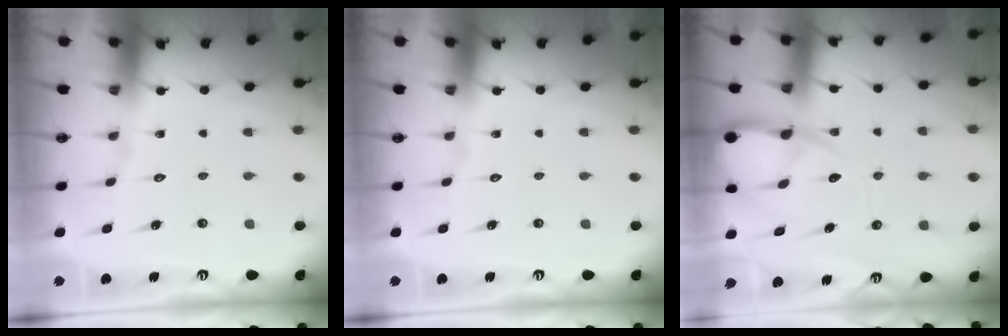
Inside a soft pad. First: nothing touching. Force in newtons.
{"total": 0.0}
{"total": 11.4, "press": 11.4, "slide": 1.0}